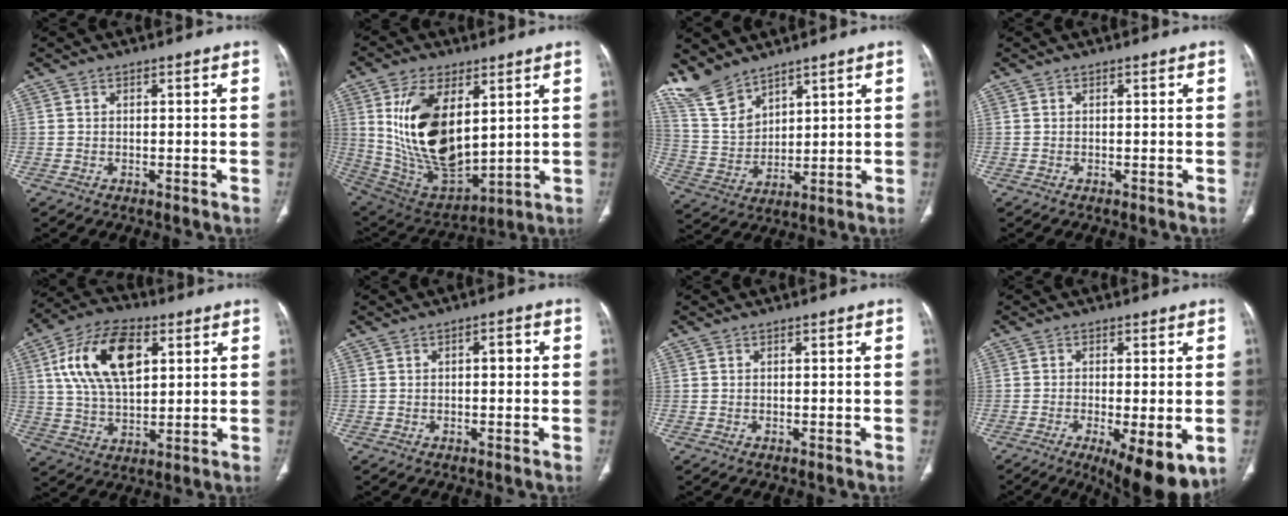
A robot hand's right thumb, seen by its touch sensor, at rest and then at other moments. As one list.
[{"total": 20.8, "force": [5.2, 11.0, 16.8], "torque": [-0.296, -0.030, 0.118]}, {"total": 9.5, "force": [8.1, 4.1, 2.9], "torque": [-0.055, -0.037, 0.184]}, {"total": 0.0}, {"total": 16.6, "force": [5.2, 9.0, 12.9], "torque": [-0.225, 0.001, 0.095]}, {"total": 2.6, "force": [0.3, 1.2, 2.3], "torque": [-0.030, 0.008, 0.001]}, {"total": 0.0}, {"total": 12.1, "force": [-4.6, 3.9, 10.5], "torque": [-0.147, -0.014, -0.061]}]